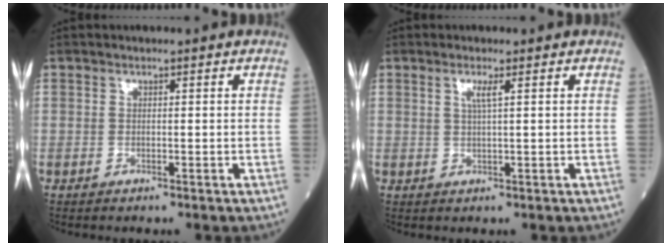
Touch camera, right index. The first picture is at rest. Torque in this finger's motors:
{"motor_torque": [0.28, 0.17, 0.20, 0.05]}